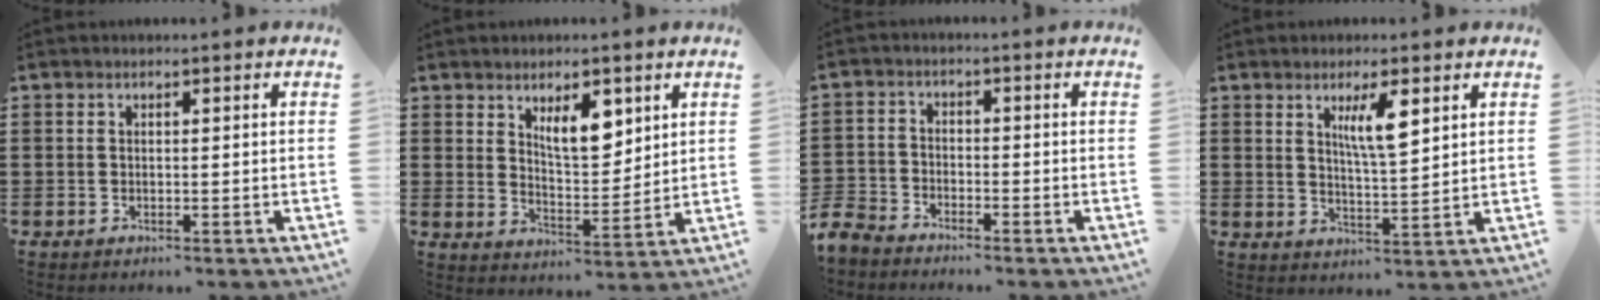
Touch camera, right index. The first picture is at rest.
{"total": 6.8, "force": [3.7, 3.0, 4.9], "torque": [-0.082, -0.006, 0.060]}
{"total": 4.0, "force": [-3.8, 1.1, 0.3], "torque": [-0.032, -0.006, -0.088]}
{"total": 5.3, "force": [2.5, 1.2, 4.6], "torque": [-0.088, 0.004, 0.038]}